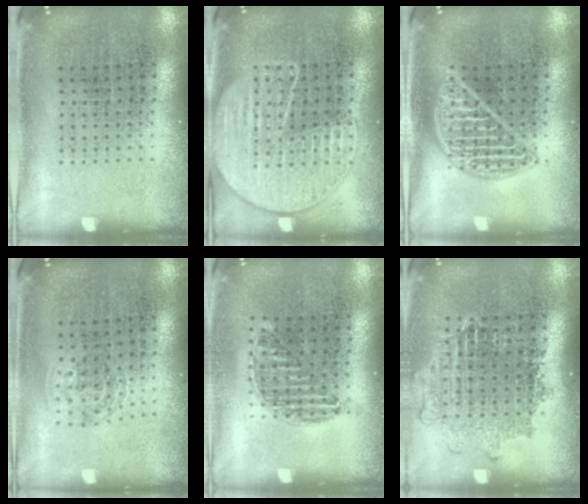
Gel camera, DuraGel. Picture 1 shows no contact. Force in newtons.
{"total": 1.7, "press": 1.6, "slide": 0.2}
{"total": 2.3, "press": 2.3, "slide": 0.3}
{"total": 0.9, "press": 0.6, "slide": 0.7}
{"total": 0.9, "press": 0.8, "slide": 0.5}
{"total": 1.1, "press": 1.1, "slide": 0.4}